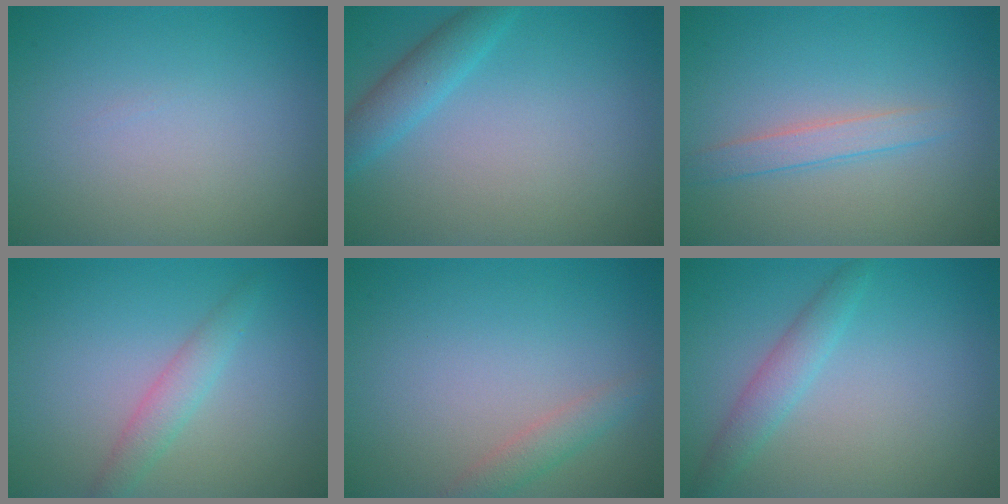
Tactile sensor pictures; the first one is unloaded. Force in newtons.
{"total": 2.1, "press": 2.1, "slide": 0.2}
{"total": 1.9, "press": 1.9, "slide": 0.1}
{"total": 1.6, "press": 1.6, "slide": 0.1}
{"total": 1.8, "press": 1.8, "slide": 0.1}
{"total": 2.2, "press": 2.2, "slide": 0.1}